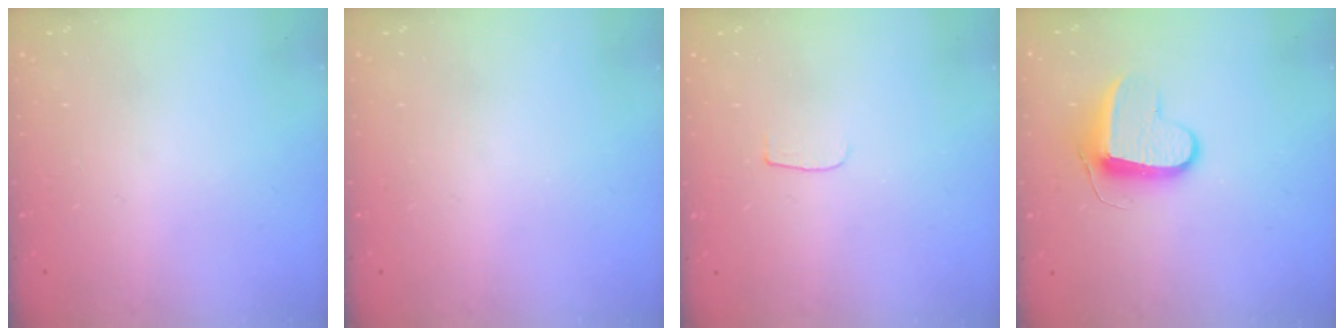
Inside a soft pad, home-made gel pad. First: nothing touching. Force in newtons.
{"total": 0.0}
{"total": 3.0, "press": 3.0, "slide": 0.4}
{"total": 9.4, "press": 9.4, "slide": 0.5}